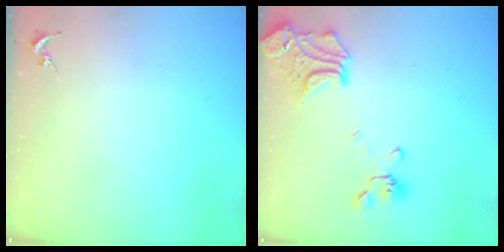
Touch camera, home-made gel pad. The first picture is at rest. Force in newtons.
{"total": 19.3, "press": 19.2, "slide": 2.0}